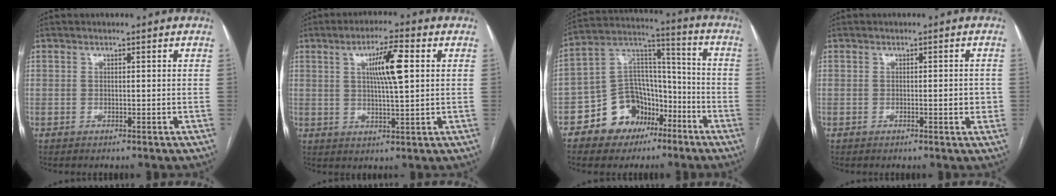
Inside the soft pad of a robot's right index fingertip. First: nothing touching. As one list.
[{"total": 7.7, "force": [2.0, 0.7, 7.4], "torque": [-0.131, 0.006, 0.035]}, {"total": 13.2, "force": [-7.3, 9.7, 5.3], "torque": [-0.094, 0.058, -0.120]}, {"total": 2.1, "force": [-0.3, 0.6, 2.0], "torque": [-0.028, 0.000, -0.004]}]